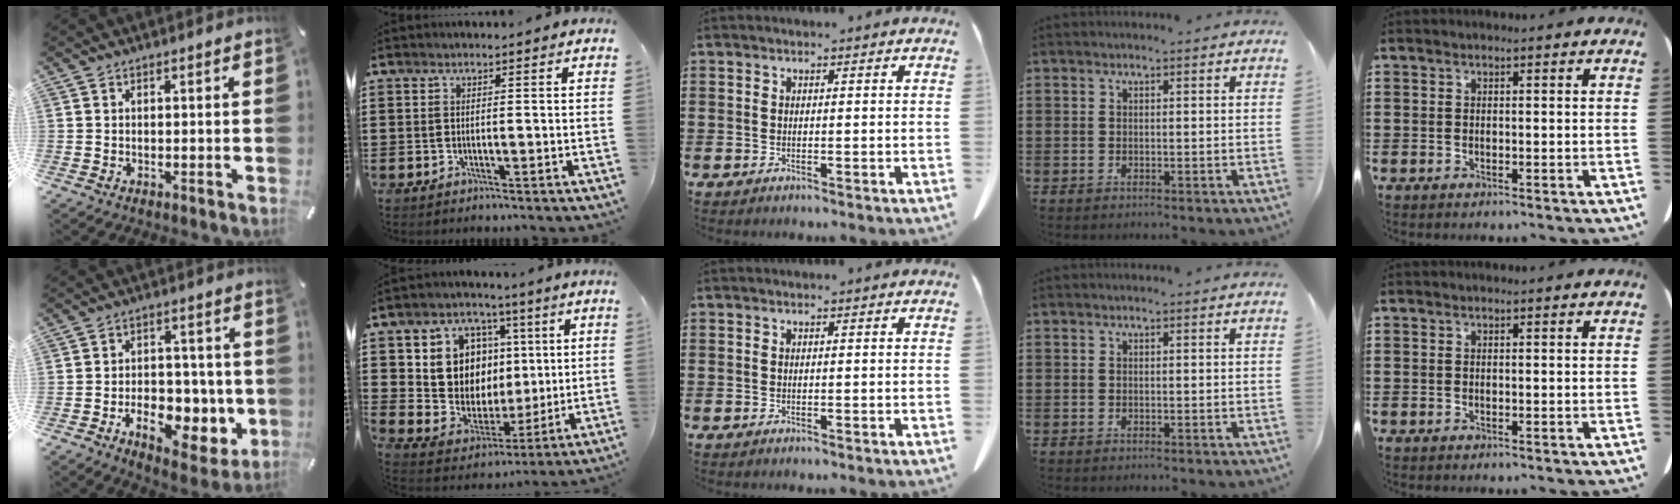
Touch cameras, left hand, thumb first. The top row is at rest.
{"thumb": {"total": 13.7, "force": [-4.3, 8.5, 9.9], "torque": [-0.135, 0.012, -0.062]}, "index": {"total": 10.9, "force": [3.3, 9.6, 4.0], "torque": [-0.101, -0.019, 0.070]}}